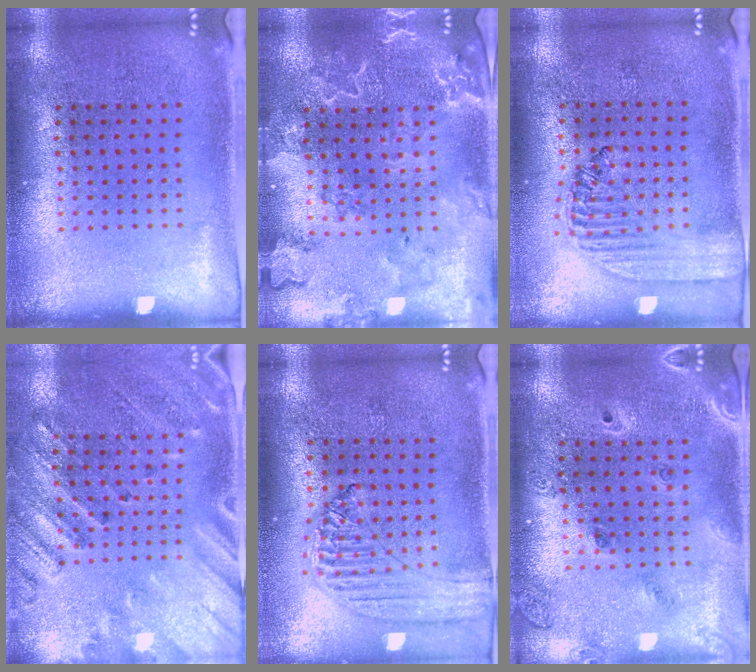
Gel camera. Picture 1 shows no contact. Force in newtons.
{"total": 2.7, "press": 2.6, "slide": 0.8}
{"total": 1.5, "press": 1.4, "slide": 0.5}
{"total": 2.4, "press": 2.0, "slide": 1.4}
{"total": 1.2, "press": 1.2, "slide": 0.1}
{"total": 1.5, "press": 1.3, "slide": 0.7}